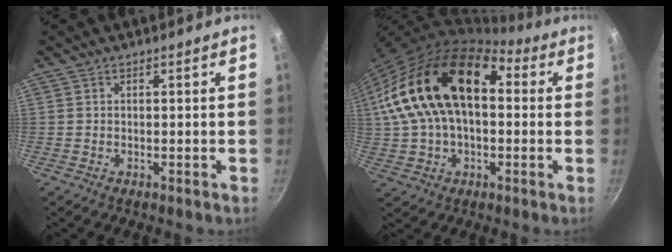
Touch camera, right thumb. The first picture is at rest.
{"total": 24.4, "force": [3.3, 15.0, 18.9], "torque": [-0.344, 0.050, 0.046]}